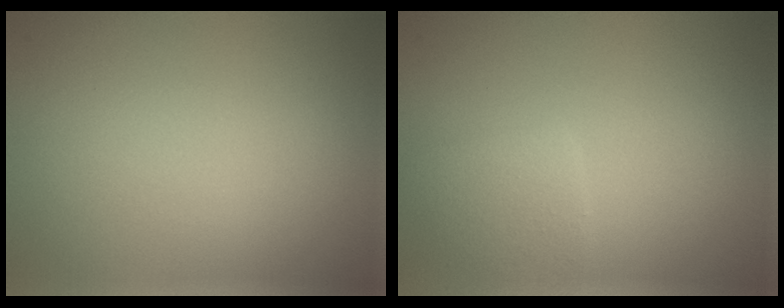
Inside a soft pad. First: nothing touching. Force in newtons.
{"total": 2.2, "press": 2.2, "slide": 0.1}